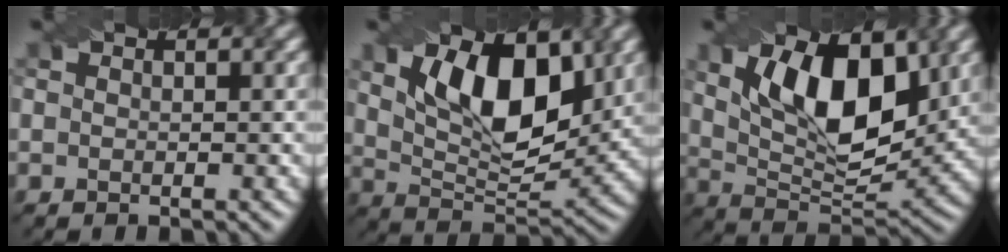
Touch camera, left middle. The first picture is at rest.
{"total": 9.6, "force": [3.3, 4.8, 7.7], "torque": [-0.128, -0.002, 0.055]}
{"total": 10.3, "force": [3.4, 5.0, 8.4], "torque": [-0.138, -0.001, 0.055]}